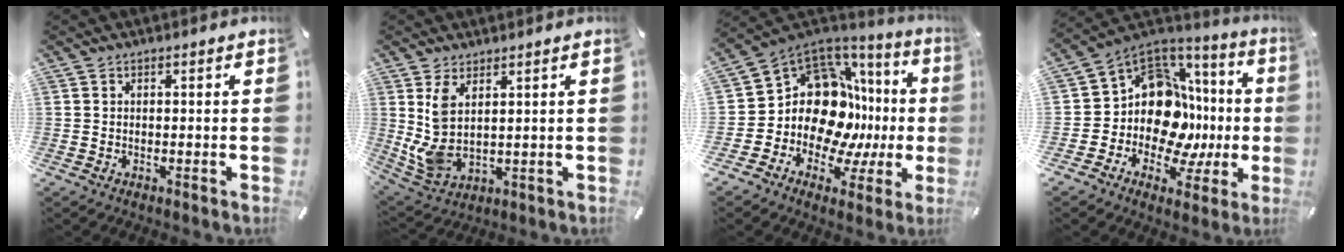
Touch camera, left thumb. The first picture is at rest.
{"total": 7.3, "force": [2.5, 3.7, 5.7], "torque": [-0.140, -0.025, 0.048]}
{"total": 17.8, "force": [1.0, 14.0, 11.0], "torque": [-0.190, -0.045, 0.038]}
{"total": 15.9, "force": [0.0, 12.9, 9.2], "torque": [-0.155, -0.047, 0.013]}